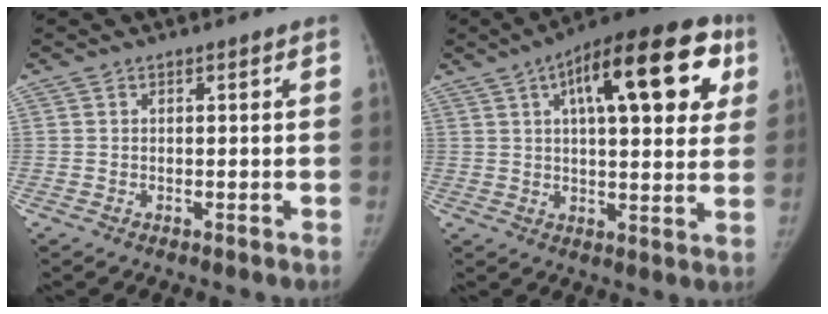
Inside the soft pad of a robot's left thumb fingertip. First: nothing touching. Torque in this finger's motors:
{"motor_torque": [0.57, 0.61, 0.85, 0.27, 0.13]}